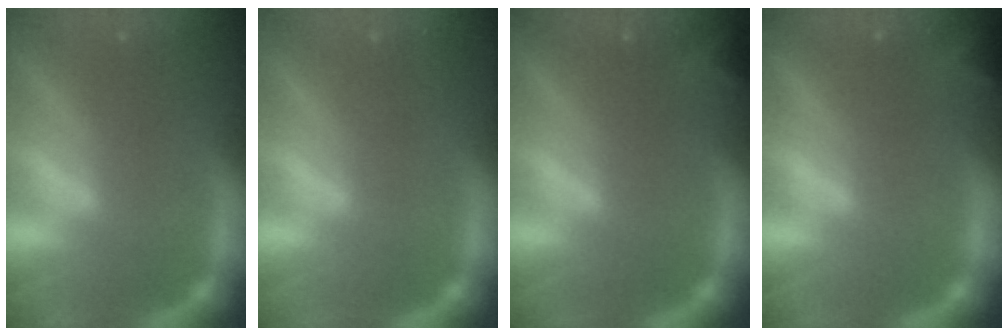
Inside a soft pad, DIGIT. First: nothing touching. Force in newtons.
{"total": 0.0}
{"total": 1.9}
{"total": 2.4}